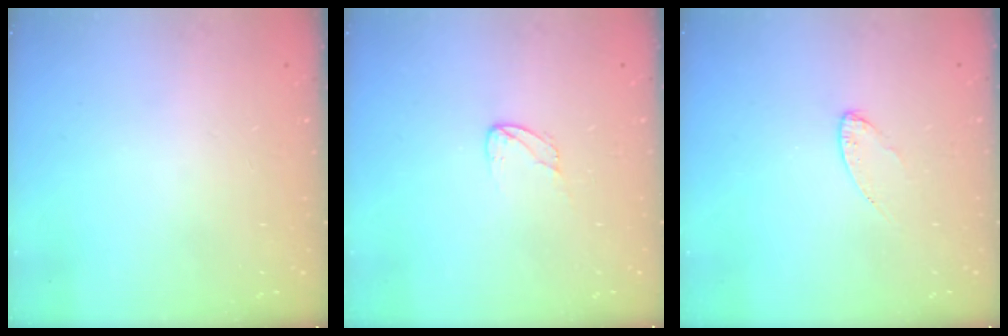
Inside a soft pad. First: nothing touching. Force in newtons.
{"total": 2.9, "press": 2.9, "slide": 0.2}
{"total": 4.2, "press": 4.1, "slide": 0.4}